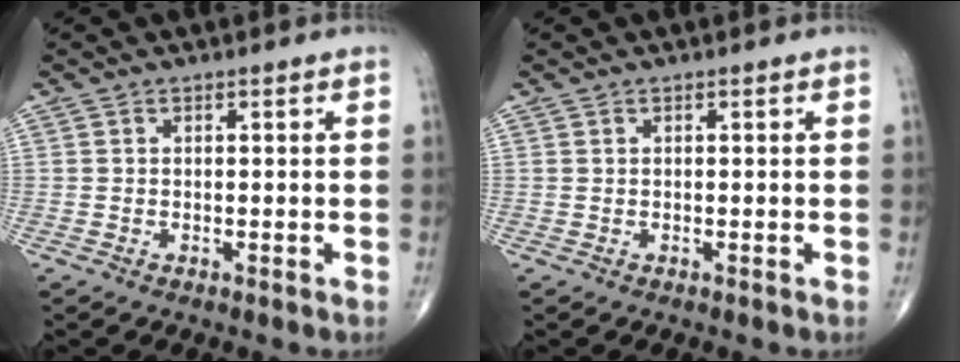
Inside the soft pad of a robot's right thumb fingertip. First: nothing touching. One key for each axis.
{"total": 0.0}